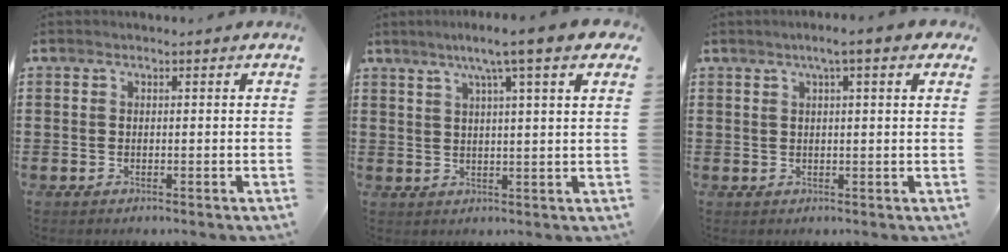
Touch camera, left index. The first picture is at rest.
{"total": 6.8, "force": [4.1, -0.2, 5.4], "torque": [-0.109, -0.006, 0.064]}
{"total": 3.4, "force": [1.8, 0.0, 2.9], "torque": [-0.060, 0.001, 0.030]}